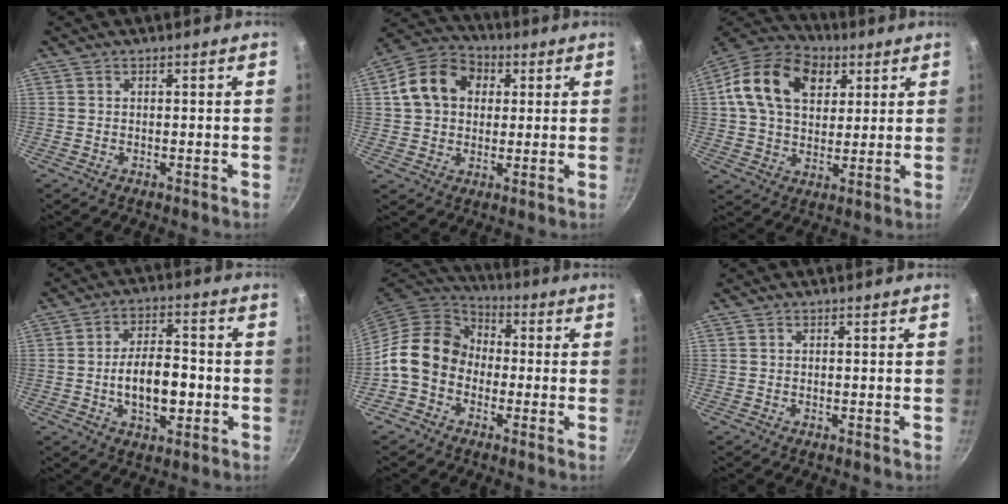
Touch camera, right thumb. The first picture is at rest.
{"total": 12.7, "force": [2.8, 10.0, 7.2], "torque": [-0.103, 0.019, 0.030]}
{"total": 18.0, "force": [6.1, 12.5, 11.5], "torque": [-0.182, 0.005, 0.094]}
{"total": 10.8, "force": [-2.0, 5.7, 9.0], "torque": [-0.133, 0.020, -0.032]}
{"total": 12.8, "force": [-1.8, 10.5, 7.1], "torque": [-0.089, 0.036, -0.055]}
{"total": 0.0}